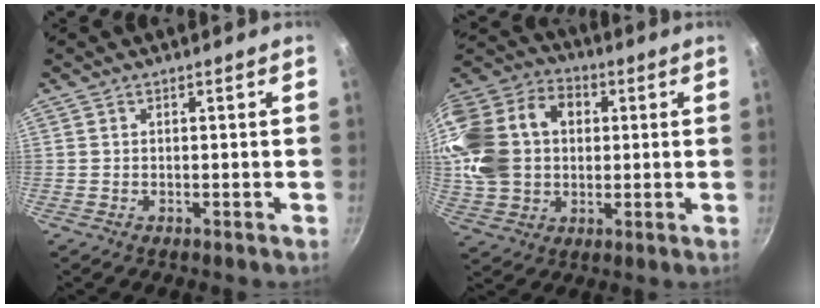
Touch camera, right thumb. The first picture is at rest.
{"total": 21.8, "force": [3.1, 16.6, 13.9], "torque": [-0.261, 0.036, 0.056]}